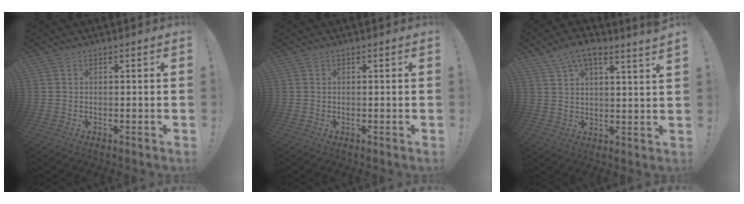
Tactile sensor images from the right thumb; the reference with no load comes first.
{"total": 0.0}
{"total": 7.3, "force": [5.4, 1.4, 4.7], "torque": [-0.077, -0.029, 0.097]}